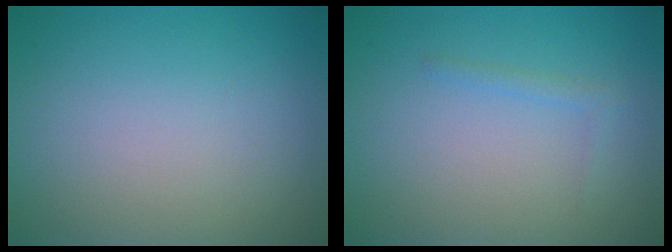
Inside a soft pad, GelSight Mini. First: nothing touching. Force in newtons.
{"total": 0.8, "press": 0.8, "slide": 0.1}